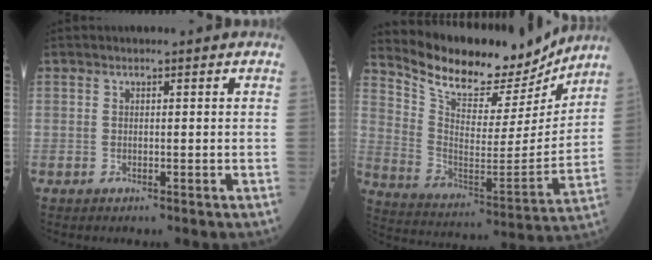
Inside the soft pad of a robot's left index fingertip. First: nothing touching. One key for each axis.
{"total": 18.0, "fx": 16.7, "fy": 4.5, "fz": 4.8, "tx": -0.099, "ty": -0.033, "tz": 0.264}